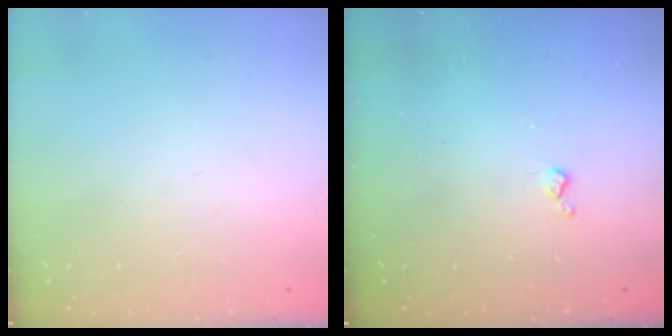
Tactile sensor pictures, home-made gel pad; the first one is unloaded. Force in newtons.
{"total": 2.9, "press": 2.9, "slide": 0.5}